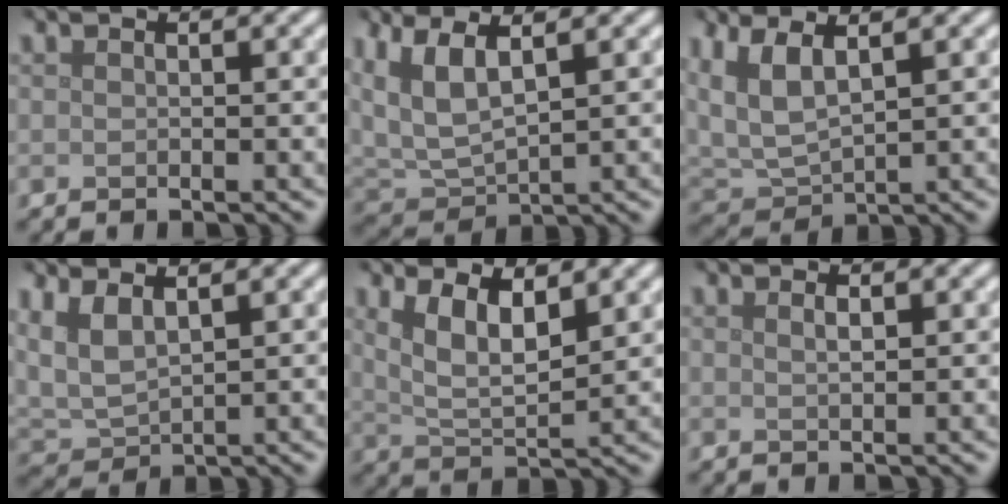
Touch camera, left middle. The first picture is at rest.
{"total": 5.4, "force": [2.3, 2.4, 4.2], "torque": [-0.108, 0.003, 0.045]}
{"total": 4.8, "force": [2.0, 2.2, 3.8], "torque": [-0.098, 0.002, 0.040]}
{"total": 3.9, "force": [1.9, 1.8, 2.8], "torque": [-0.075, 0.000, 0.042]}
{"total": 4.9, "force": [2.1, 1.9, 4.0], "torque": [-0.087, -0.005, 0.041]}
{"total": 0.8, "force": [0.4, 0.2, 0.7], "torque": [-0.011, 0.001, 0.006]}